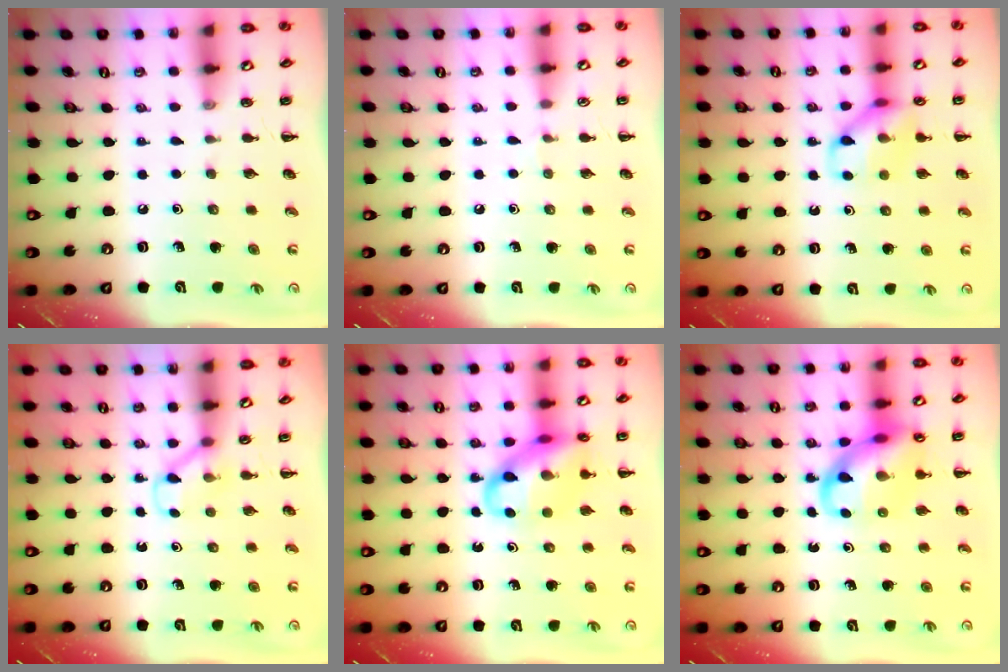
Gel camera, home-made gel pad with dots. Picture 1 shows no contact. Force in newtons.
{"total": 2.9, "press": 2.7, "slide": 1.1}
{"total": 11.1, "press": 11.1, "slide": 0.6}
{"total": 3.7, "press": 3.5, "slide": 1.2}
{"total": 15.8, "press": 15.5, "slide": 3.0}
{"total": 14.2, "press": 14.0, "slide": 2.5}